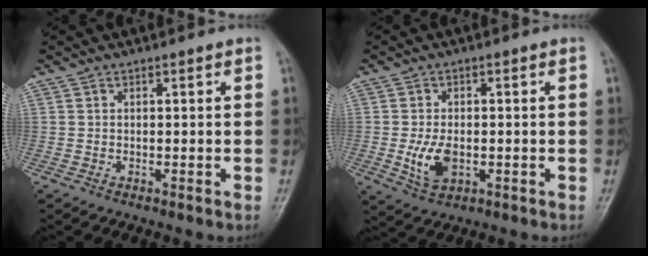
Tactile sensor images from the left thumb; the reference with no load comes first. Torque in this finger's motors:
{"motor_torque": [0.21, 0.30, 0.86, -0.02, 0.08]}